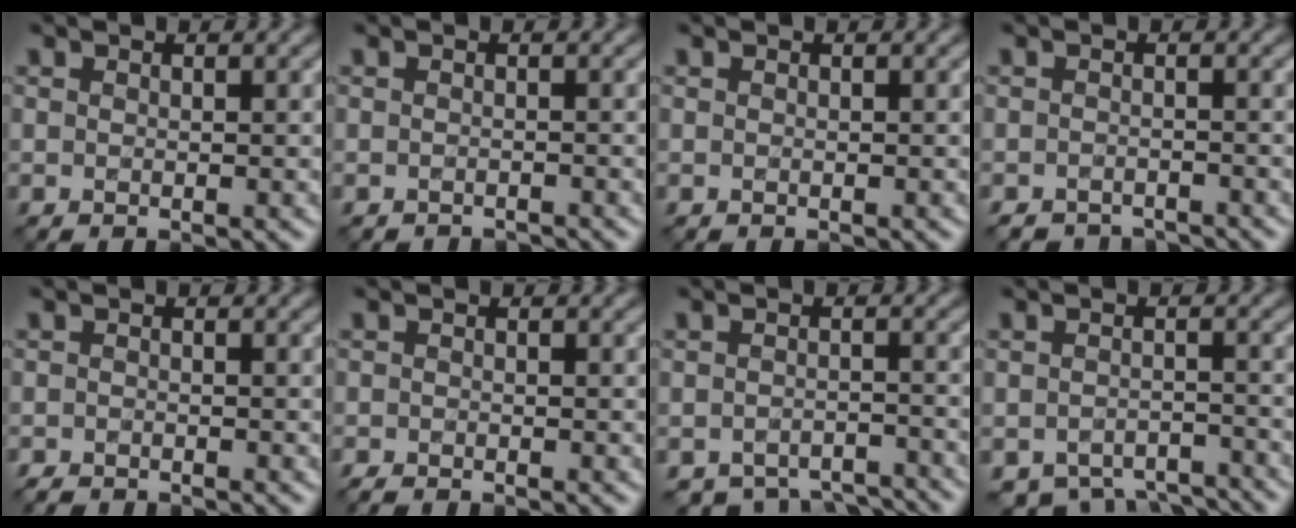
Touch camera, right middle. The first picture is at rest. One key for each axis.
{"total": 2.1, "fx": -2.1, "fy": 0.1, "fz": -0.2, "tx": 0.007, "ty": -0.004, "tz": -0.029}
{"total": 0.5, "fx": -0.5, "fy": 0.0, "fz": -0.3, "tx": 0.006, "ty": -0.001, "tz": -0.009}
{"total": 3.4, "fx": -3.3, "fy": 0.7, "fz": 0.0, "tx": 0.001, "ty": -0.003, "tz": -0.050}
{"total": 1.7, "fx": -1.7, "fy": 0.2, "fz": 0.0, "tx": 0.002, "ty": -0.006, "tz": -0.031}
{"total": 1.1, "fx": -1.1, "fy": 0.1, "fz": 0.0, "tx": 0.000, "ty": -0.005, "tz": -0.023}
{"total": 4.8, "fx": -4.6, "fy": 1.3, "fz": 0.5, "tx": -0.006, "ty": -0.007, "tz": -0.058}
{"total": 5.1, "fx": -4.7, "fy": 1.7, "fz": 1.0, "tx": -0.013, "ty": -0.010, "tz": -0.064}